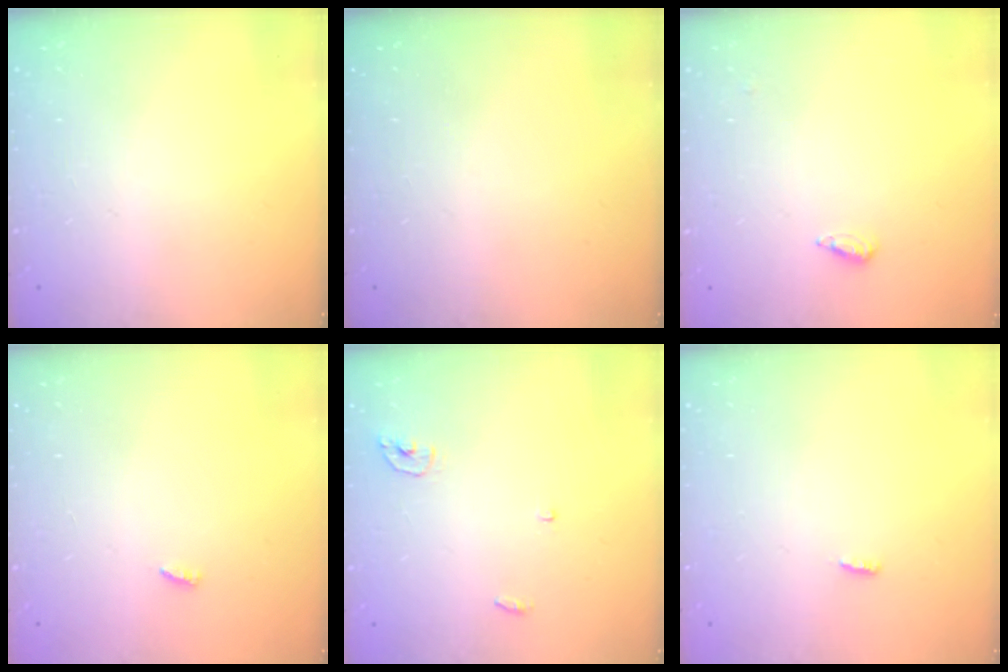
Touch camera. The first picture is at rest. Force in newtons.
{"total": 0.0}
{"total": 2.2, "press": 2.2, "slide": 0.5}
{"total": 1.9, "press": 1.9, "slide": 0.3}
{"total": 3.7, "press": 3.6, "slide": 0.3}
{"total": 2.8, "press": 2.7, "slide": 0.8}